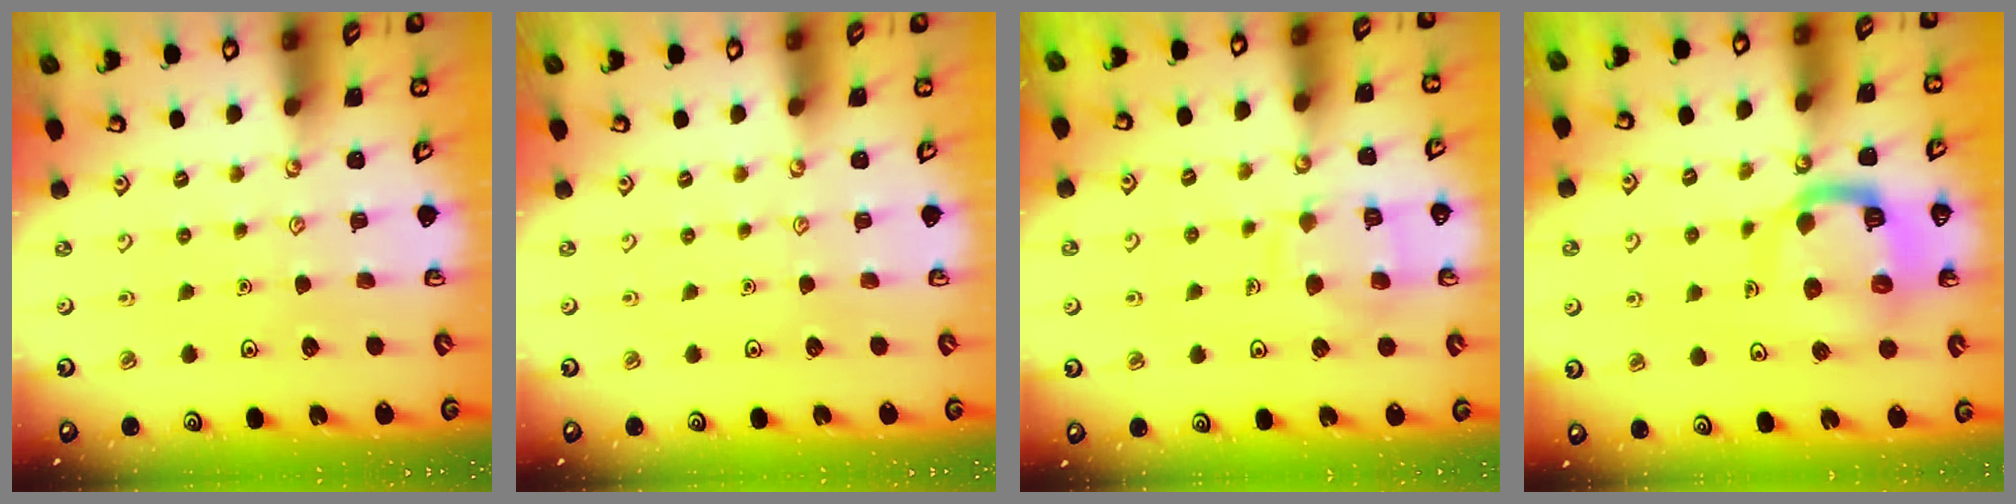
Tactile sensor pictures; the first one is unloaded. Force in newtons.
{"total": 0.0}
{"total": 9.9, "press": 9.9, "slide": 0.9}
{"total": 12.4, "press": 12.3, "slide": 1.4}